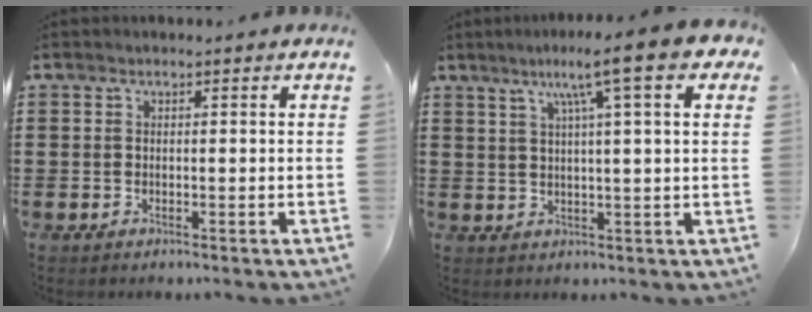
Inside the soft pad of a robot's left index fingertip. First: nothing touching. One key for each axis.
{"total": 9.3, "fx": 4.5, "fy": 0.0, "fz": 8.1, "tx": -0.151, "ty": -0.004, "tz": 0.068}